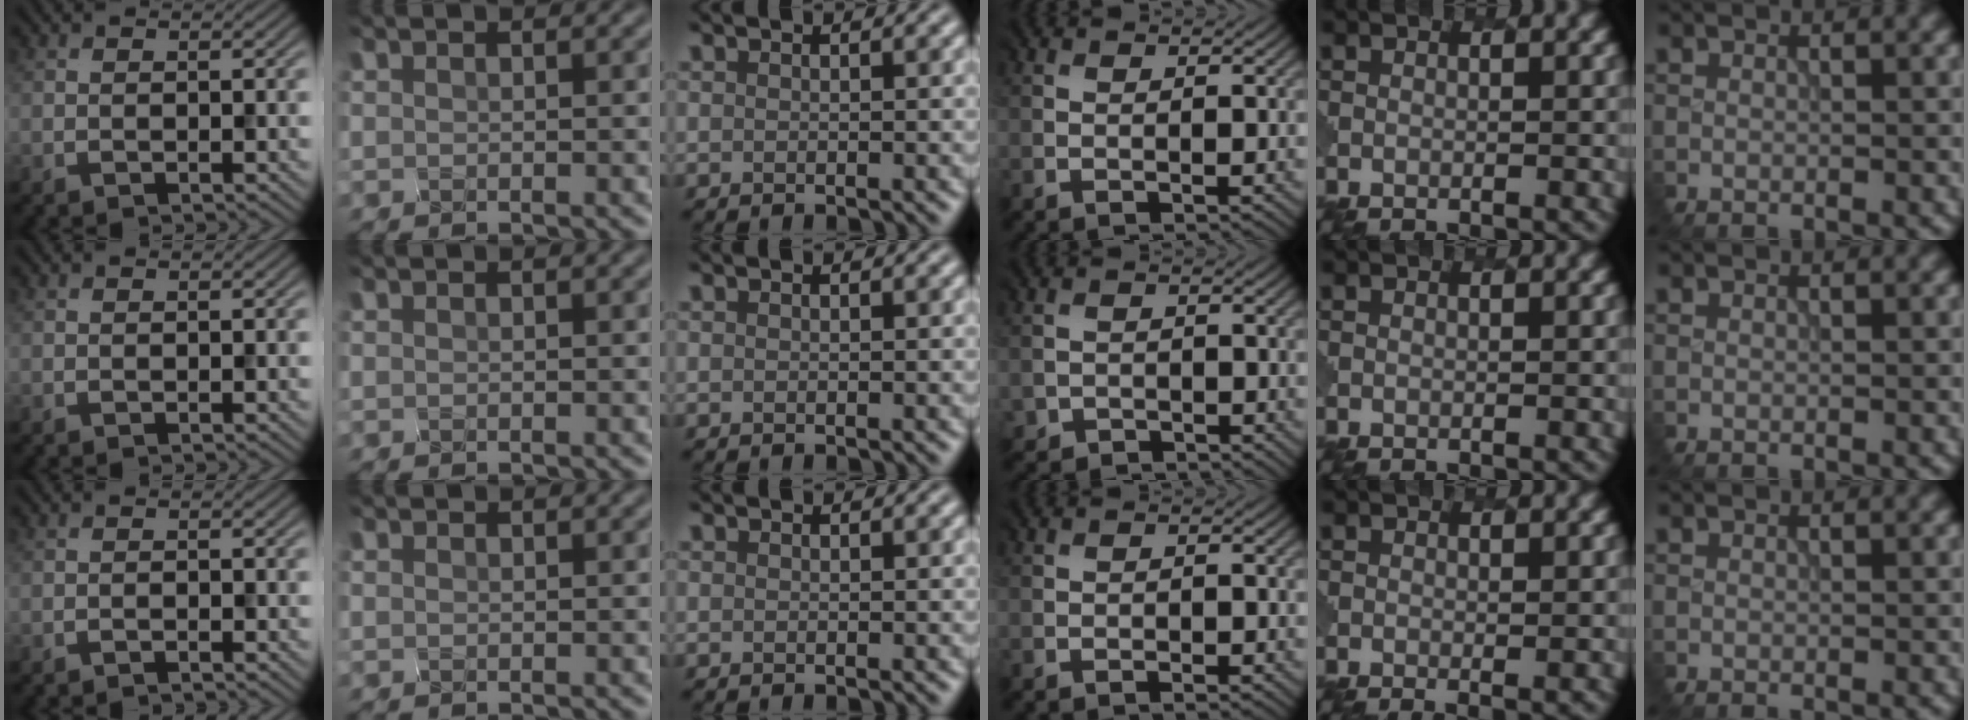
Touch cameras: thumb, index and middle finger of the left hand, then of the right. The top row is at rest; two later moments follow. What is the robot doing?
{"motion": "disassemble", "object": "battery cover"}